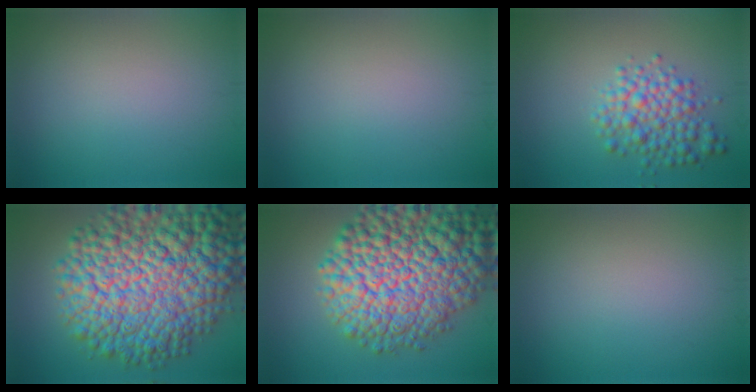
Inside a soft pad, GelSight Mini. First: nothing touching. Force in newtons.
{"total": 0.0}
{"total": 4.5, "press": 4.5, "slide": 0.1}
{"total": 16.7, "press": 16.7, "slide": 0.5}
{"total": 15.2, "press": 15.2, "slide": 0.6}
{"total": 0.0}